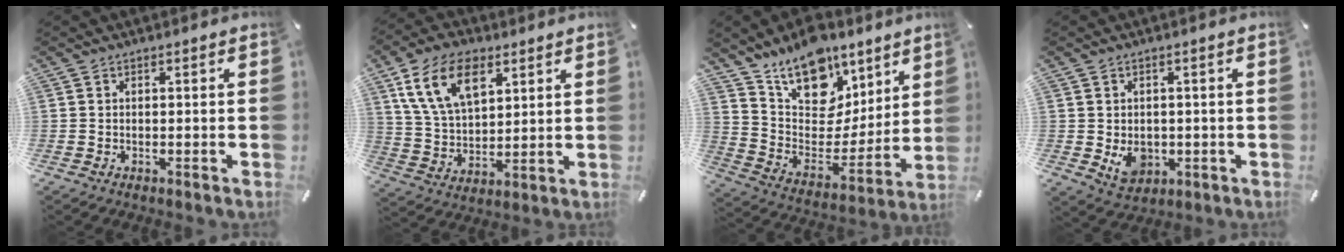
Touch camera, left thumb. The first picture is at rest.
{"total": 14.1, "force": [7.0, 8.6, 8.7], "torque": [-0.193, -0.008, 0.129]}
{"total": 16.1, "force": [11.9, 9.6, 4.9], "torque": [-0.076, -0.104, 0.218]}
{"total": 6.1, "force": [-0.7, 5.1, 3.3], "torque": [-0.036, -0.005, -0.011]}